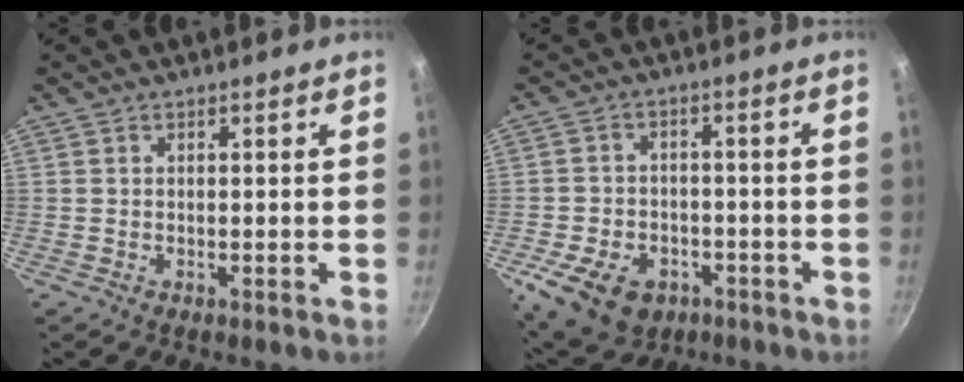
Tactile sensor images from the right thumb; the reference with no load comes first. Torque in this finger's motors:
{"motor_torque": [2.71, 2.30, 0.00, -0.19, 0.04]}